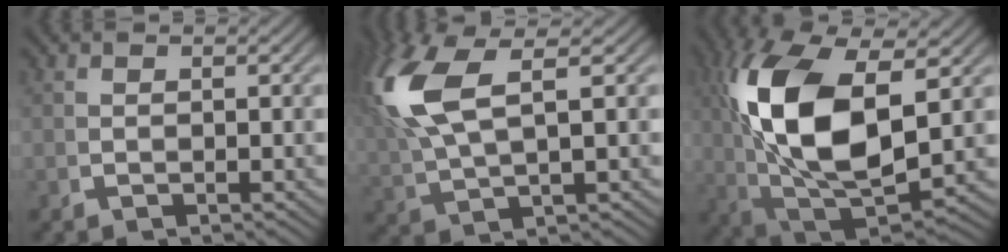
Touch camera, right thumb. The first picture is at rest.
{"total": 7.7, "force": [2.5, 3.8, 6.1], "torque": [-0.145, -0.002, 0.056]}
{"total": 16.0, "force": [0.8, 9.3, 13.0], "torque": [-0.303, -0.058, 0.053]}